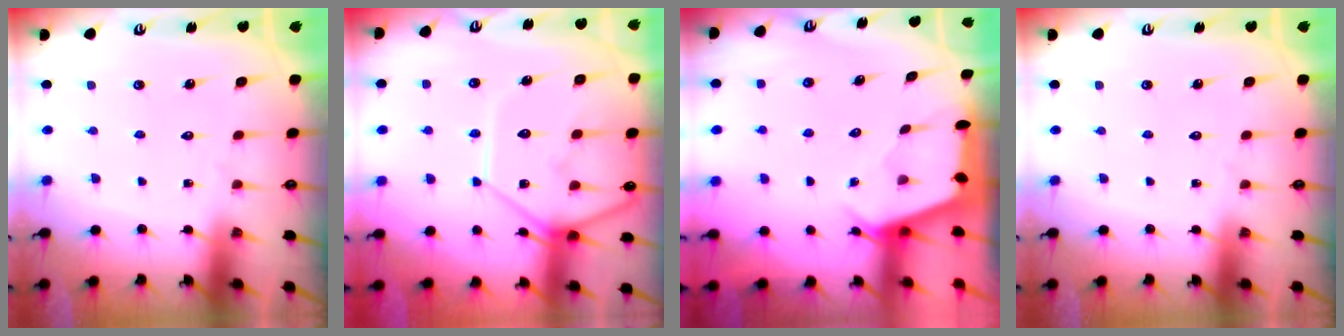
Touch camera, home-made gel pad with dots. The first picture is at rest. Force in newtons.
{"total": 12.1, "press": 12.0, "slide": 1.3}
{"total": 2.5, "press": 2.5, "slide": 0.3}
{"total": 0.0}